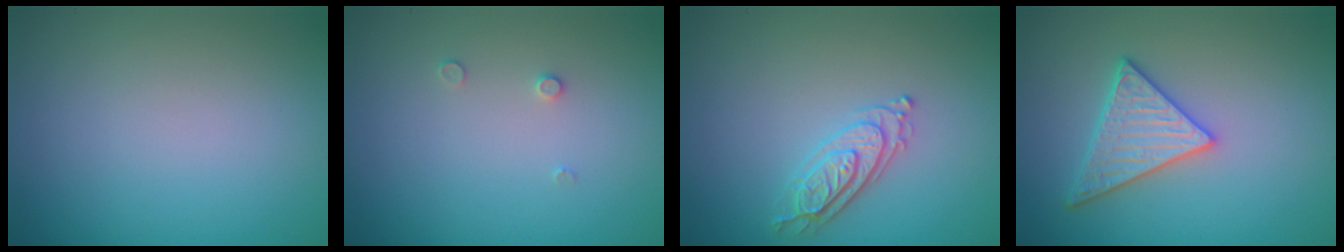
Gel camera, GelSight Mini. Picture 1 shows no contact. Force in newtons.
{"total": 0.6, "press": 0.6, "slide": 0.2}
{"total": 2.4, "press": 2.3, "slide": 0.5}
{"total": 3.5, "press": 3.3, "slide": 1.1}